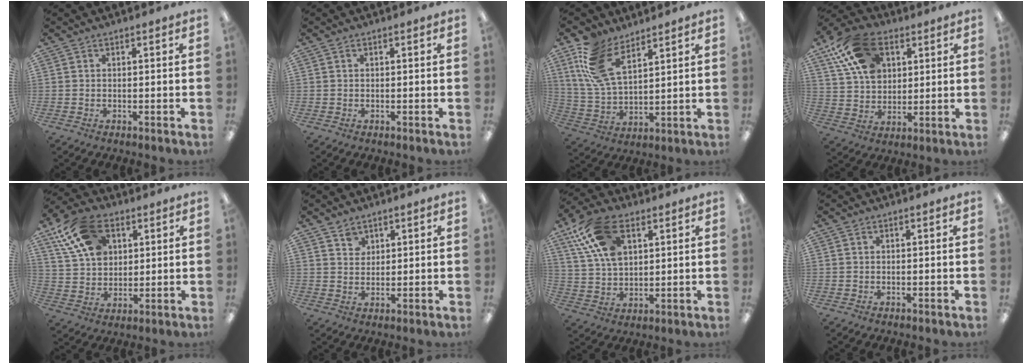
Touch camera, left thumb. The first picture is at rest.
{"total": 0.0}
{"total": 13.8, "force": [7.9, 6.9, 9.0], "torque": [-0.201, -0.017, 0.151]}
{"total": 16.3, "force": [7.8, 10.8, 9.3], "torque": [-0.183, -0.008, 0.150]}
{"total": 15.5, "force": [7.6, 10.2, 8.8], "torque": [-0.173, -0.007, 0.146]}
{"total": 3.2, "force": [2.3, 2.2, 0.5], "torque": [0.001, -0.011, 0.042]}
{"total": 14.7, "force": [6.9, 8.6, 9.8], "torque": [-0.211, -0.004, 0.128]}
{"total": 0.0}